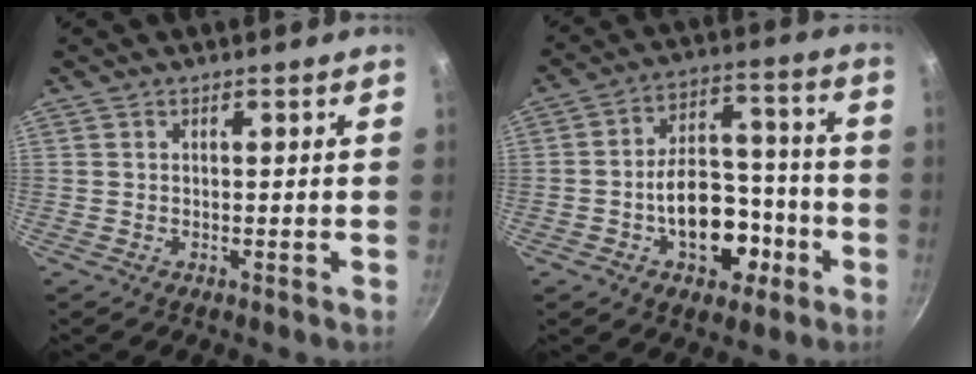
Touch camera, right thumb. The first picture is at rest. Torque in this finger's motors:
{"motor_torque": [1.96, 1.57, 1.52, -1.10, 0.50]}